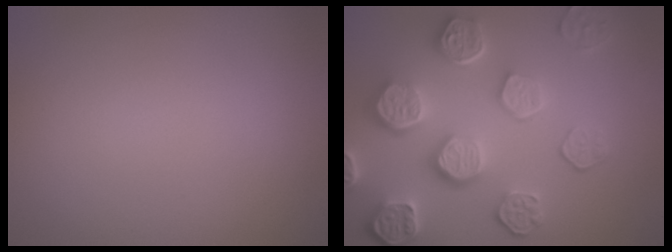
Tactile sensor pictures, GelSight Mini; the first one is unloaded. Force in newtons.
{"total": 8.3, "press": 6.2, "slide": 5.5}